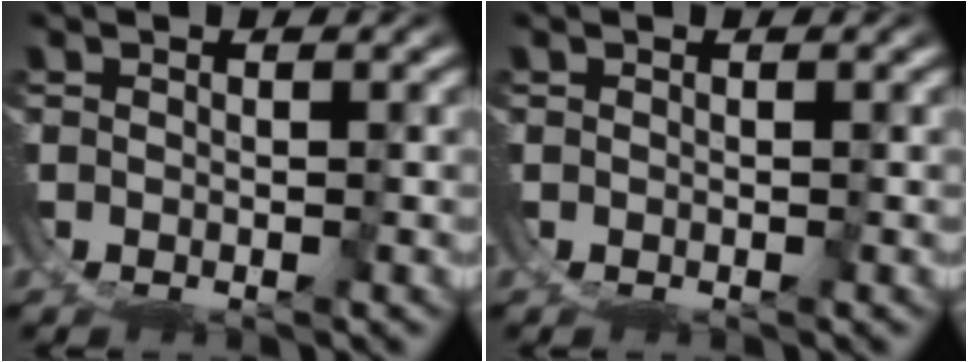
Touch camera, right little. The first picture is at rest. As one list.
[{"total": 0.0}]